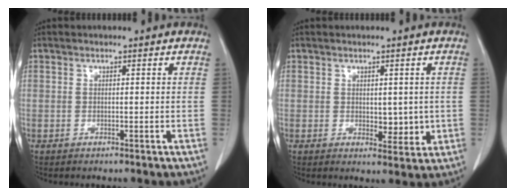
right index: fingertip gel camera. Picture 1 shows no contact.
{"total": 3.7, "force": [0.1, 2.2, 3.0], "torque": [-0.030, -0.006, 0.013]}